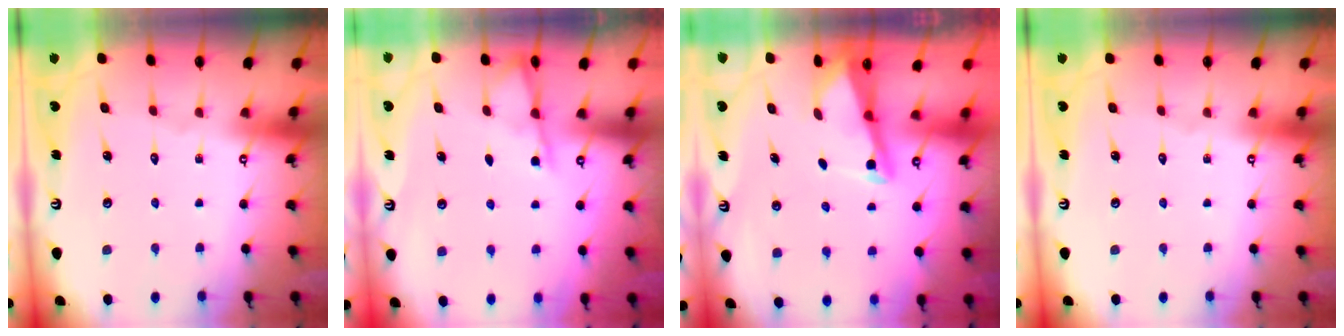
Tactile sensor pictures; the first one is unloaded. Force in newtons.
{"total": 3.6, "press": 3.5, "slide": 0.6}
{"total": 3.0, "press": 2.9, "slide": 0.6}
{"total": 0.0}